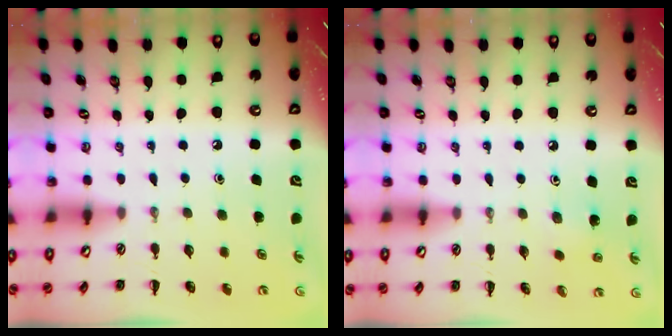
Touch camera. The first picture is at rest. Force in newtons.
{"total": 1.6, "press": 1.4, "slide": 0.6}